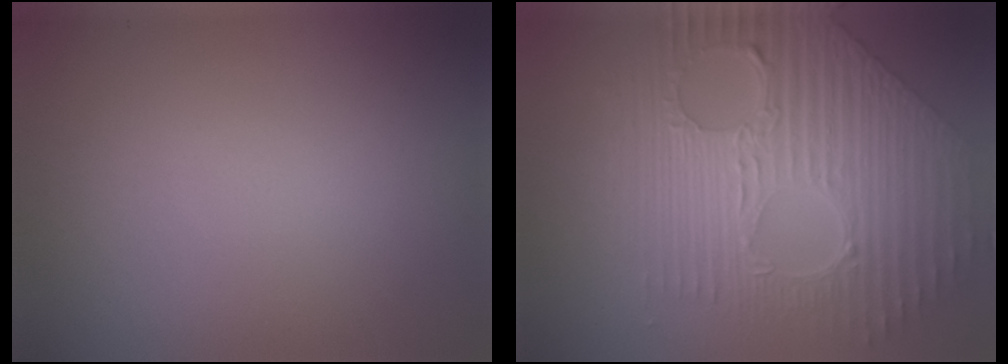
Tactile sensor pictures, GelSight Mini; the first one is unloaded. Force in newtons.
{"total": 9.8, "press": 6.8, "slide": 7.1}